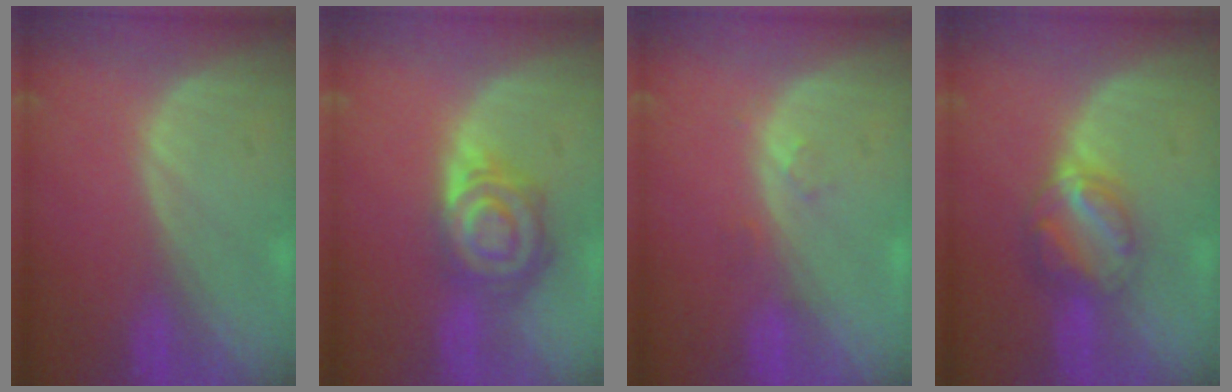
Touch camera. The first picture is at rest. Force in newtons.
{"total": 8.0, "press": 7.1, "slide": 3.7}
{"total": 1.4, "press": 1.4, "slide": 0.1}
{"total": 6.5, "press": 5.5, "slide": 3.4}